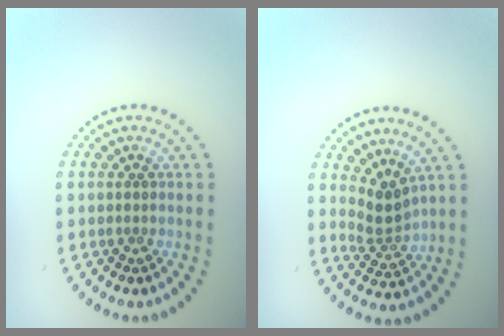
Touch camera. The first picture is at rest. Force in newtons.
{"total": 2.4, "press": 1.7, "slide": 1.7}